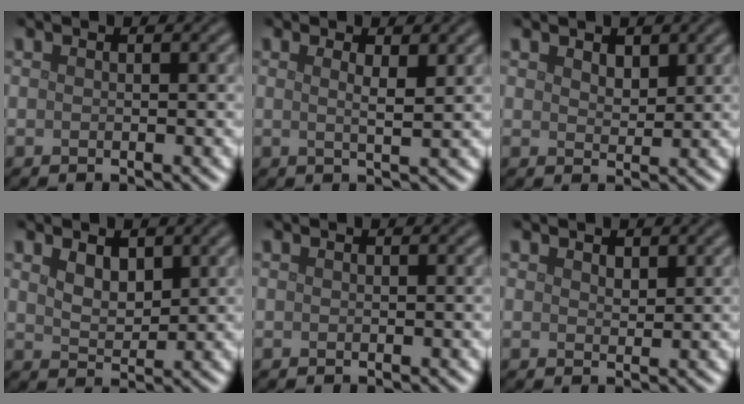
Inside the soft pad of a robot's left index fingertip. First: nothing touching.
{"total": 2.1, "force": [0.8, 0.5, 1.8], "torque": [-0.028, 0.000, 0.008]}
{"total": 1.6, "force": [1.1, 0.9, 0.8], "torque": [-0.013, -0.002, 0.023]}
{"total": 2.6, "force": [1.4, 1.5, 1.6], "torque": [-0.032, -0.004, 0.029]}
{"total": 0.0}
{"total": 1.1, "force": [0.8, 0.6, 0.5], "torque": [-0.008, -0.001, 0.015]}